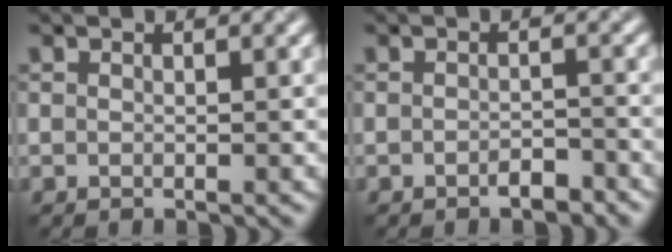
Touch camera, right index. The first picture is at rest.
{"total": 1.5, "force": [-1.1, 0.5, 0.8], "torque": [-0.012, 0.002, -0.019]}